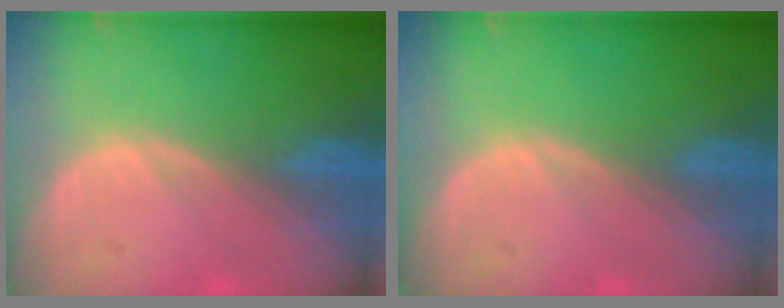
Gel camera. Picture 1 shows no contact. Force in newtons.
{"total": 0.0}